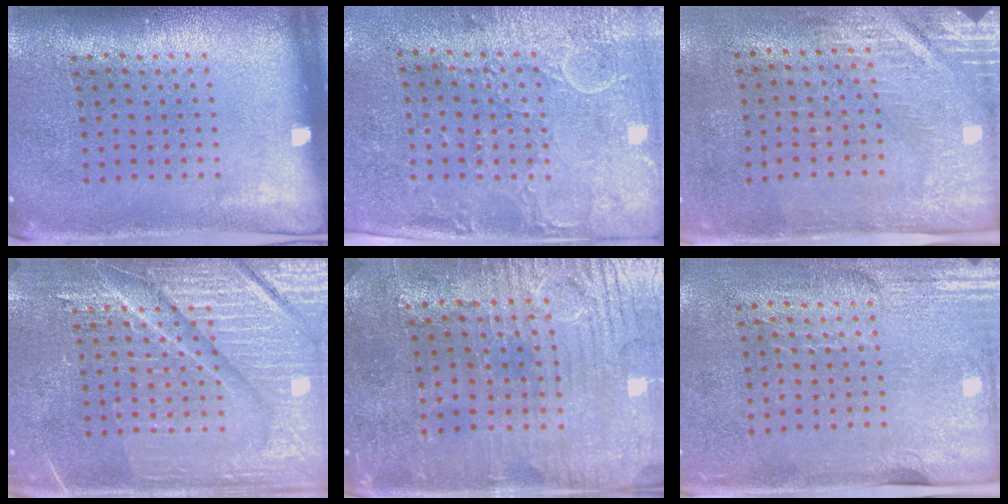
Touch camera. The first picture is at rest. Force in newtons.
{"total": 2.9, "press": 2.3, "slide": 1.7}
{"total": 2.9, "press": 2.5, "slide": 1.5}
{"total": 4.5, "press": 4.5, "slide": 0.6}
{"total": 1.7, "press": 1.7, "slide": 0.5}
{"total": 2.9, "press": 2.4, "slide": 1.6}